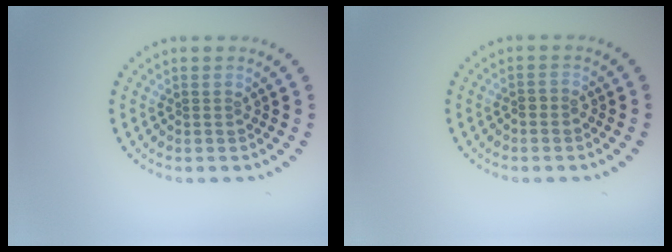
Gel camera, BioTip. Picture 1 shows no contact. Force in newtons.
{"total": 0.7, "press": 0.5, "slide": 0.5}